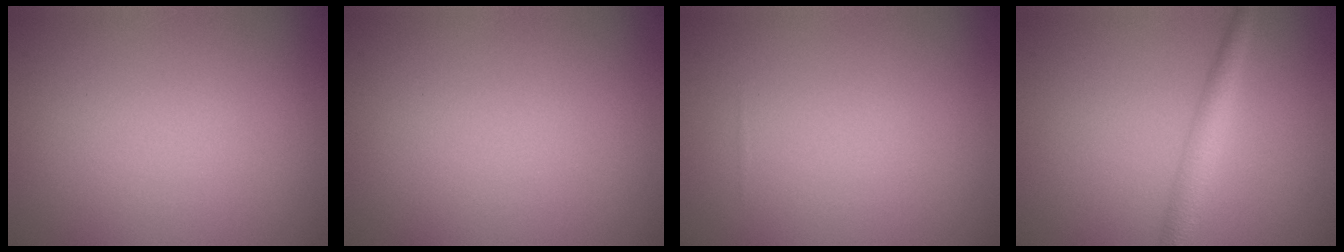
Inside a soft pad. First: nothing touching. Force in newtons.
{"total": 0.0}
{"total": 0.0}
{"total": 2.6, "press": 2.6, "slide": 0.1}